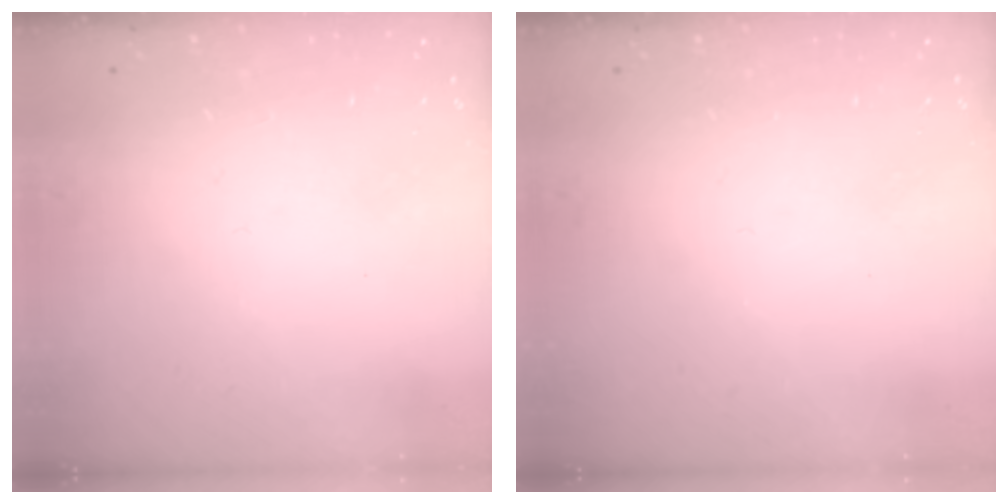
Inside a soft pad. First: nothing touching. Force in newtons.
{"total": 0.0}